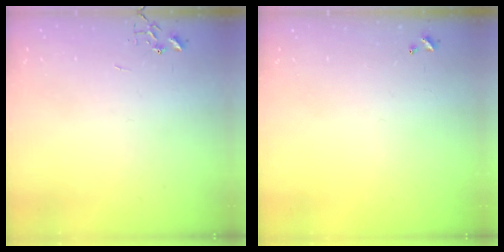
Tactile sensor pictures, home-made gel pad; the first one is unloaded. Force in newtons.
{"total": 0.0}